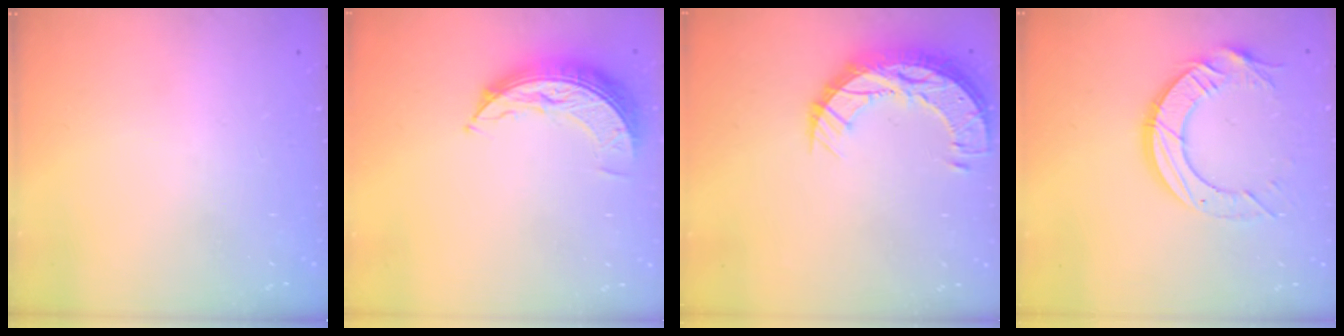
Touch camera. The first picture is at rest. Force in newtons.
{"total": 8.3, "press": 8.3, "slide": 0.6}
{"total": 11.7, "press": 11.7, "slide": 0.8}
{"total": 12.1, "press": 12.1, "slide": 1.0}